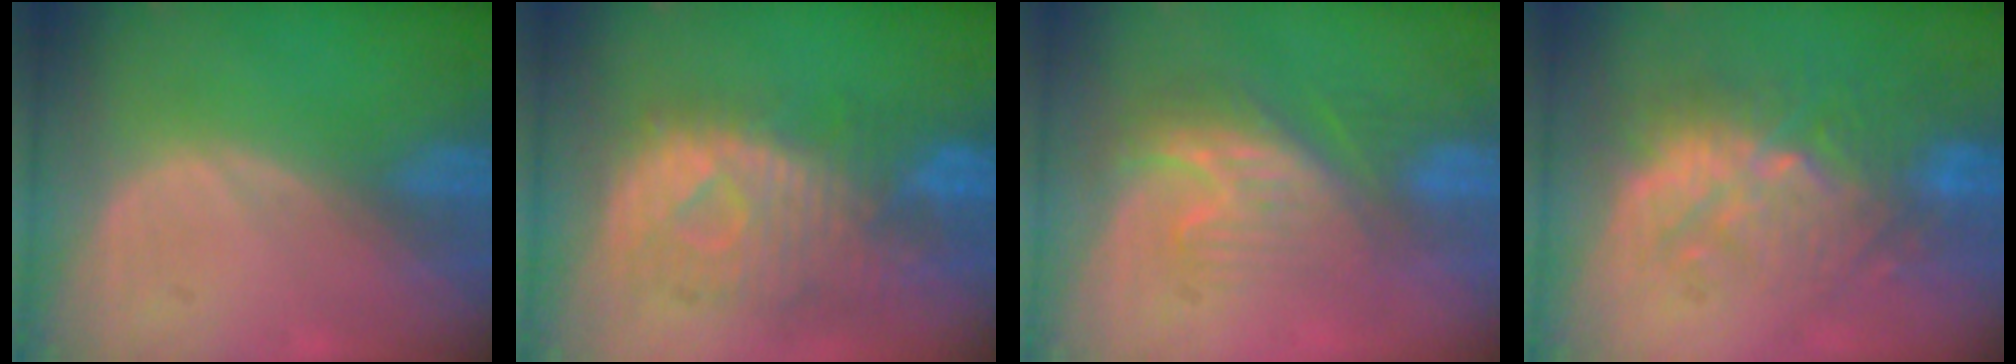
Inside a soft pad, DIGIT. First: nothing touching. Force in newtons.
{"total": 10.8, "press": 9.7, "slide": 4.8}
{"total": 8.6, "press": 7.6, "slide": 4.0}
{"total": 9.9, "press": 9.5, "slide": 2.5}